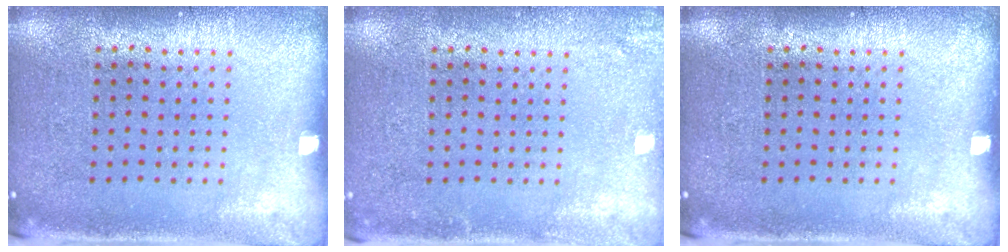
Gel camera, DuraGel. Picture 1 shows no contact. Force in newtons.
{"total": 1.6, "press": 1.6, "slide": 0.2}
{"total": 0.0}